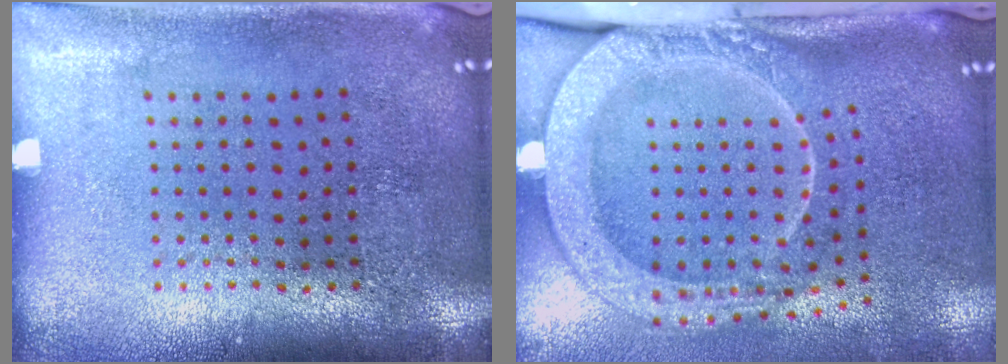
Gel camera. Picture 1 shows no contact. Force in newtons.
{"total": 2.8, "press": 2.1, "slide": 1.9}